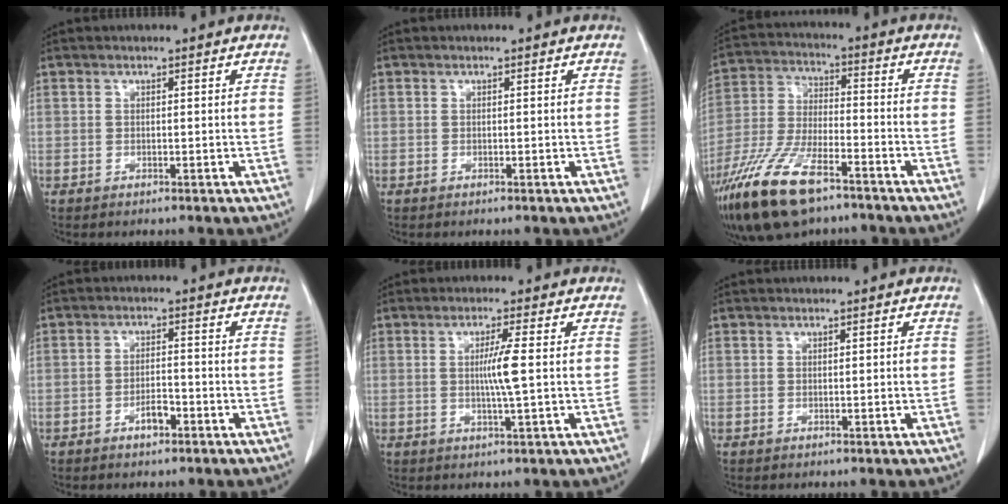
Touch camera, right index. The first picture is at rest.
{"total": 0.0}
{"total": 15.7, "force": [-10.4, 4.8, 10.8], "torque": [-0.237, -0.022, -0.194]}
{"total": 3.1, "force": [-1.7, 1.1, 2.3], "torque": [-0.038, 0.006, -0.028]}
{"total": 4.4, "force": [0.2, -0.7, 4.3], "torque": [-0.078, -0.007, 0.002]}
{"total": 0.0}